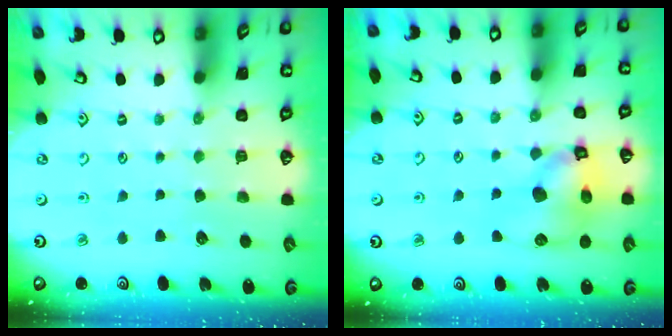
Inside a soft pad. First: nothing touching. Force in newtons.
{"total": 12.4, "press": 12.2, "slide": 1.9}